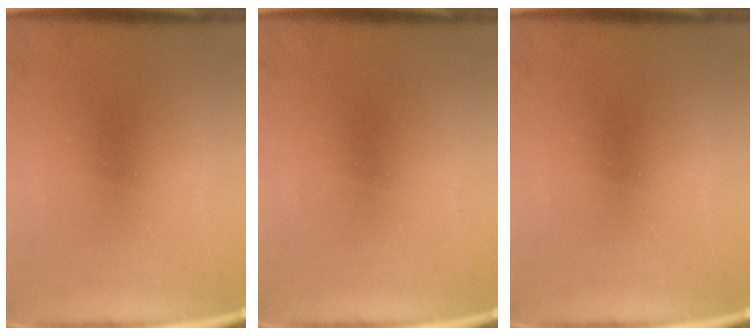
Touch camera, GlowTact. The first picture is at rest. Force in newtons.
{"total": 0.0}
{"total": 0.0}